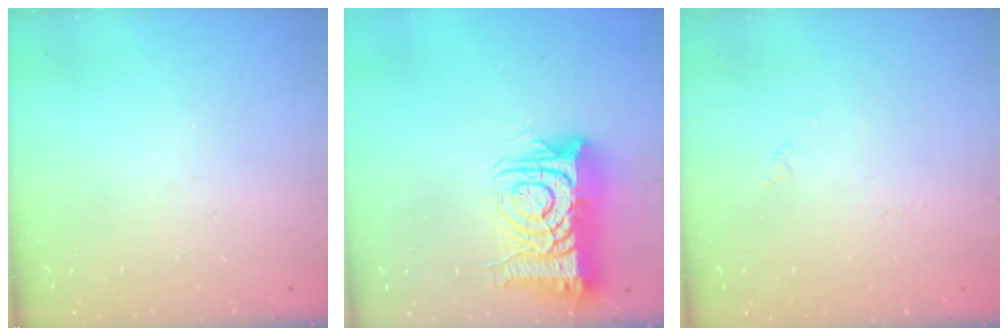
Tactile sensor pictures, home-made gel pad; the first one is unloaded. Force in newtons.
{"total": 15.4, "press": 15.4, "slide": 1.3}
{"total": 1.7, "press": 1.6, "slide": 0.4}